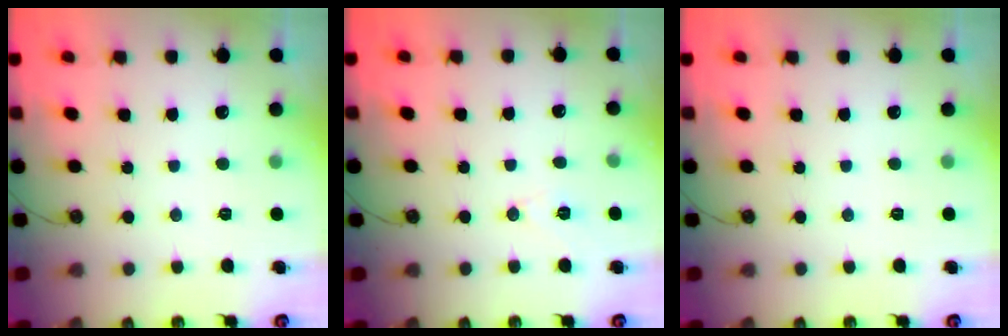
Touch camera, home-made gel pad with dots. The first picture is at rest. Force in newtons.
{"total": 7.4, "press": 6.0, "slide": 4.5}
{"total": 0.0}